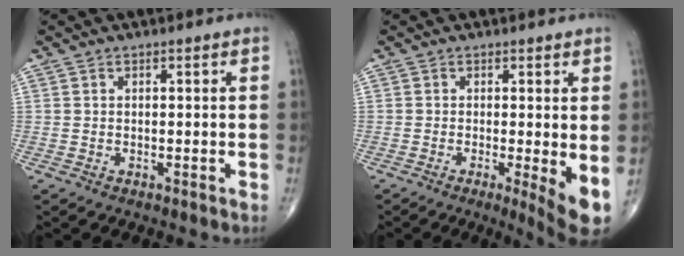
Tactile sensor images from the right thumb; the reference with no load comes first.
{"total": 5.8, "force": [-0.7, 1.3, 5.6], "torque": [-0.083, -0.017, -0.014]}